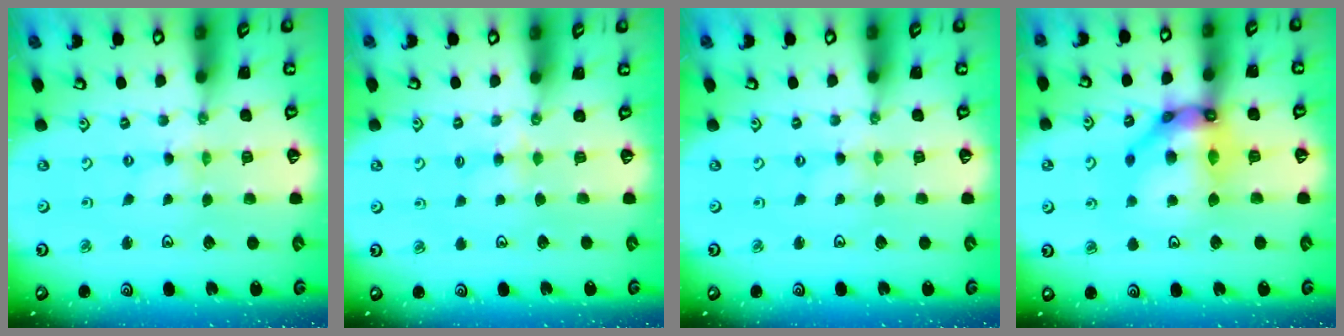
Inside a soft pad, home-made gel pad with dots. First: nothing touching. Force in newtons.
{"total": 3.0, "press": 2.9, "slide": 0.5}
{"total": 0.5, "press": 0.5, "slide": 0.1}
{"total": 16.3, "press": 16.3, "slide": 1.3}